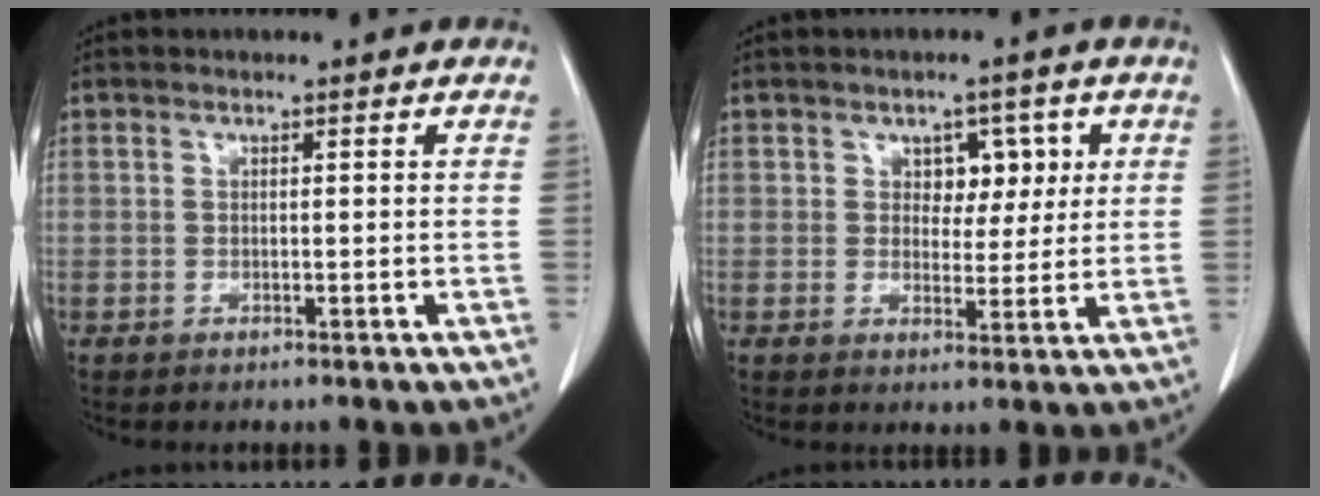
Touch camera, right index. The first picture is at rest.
{"total": 4.8, "force": [1.5, 3.4, 3.1], "torque": [-0.030, 0.012, 0.023]}